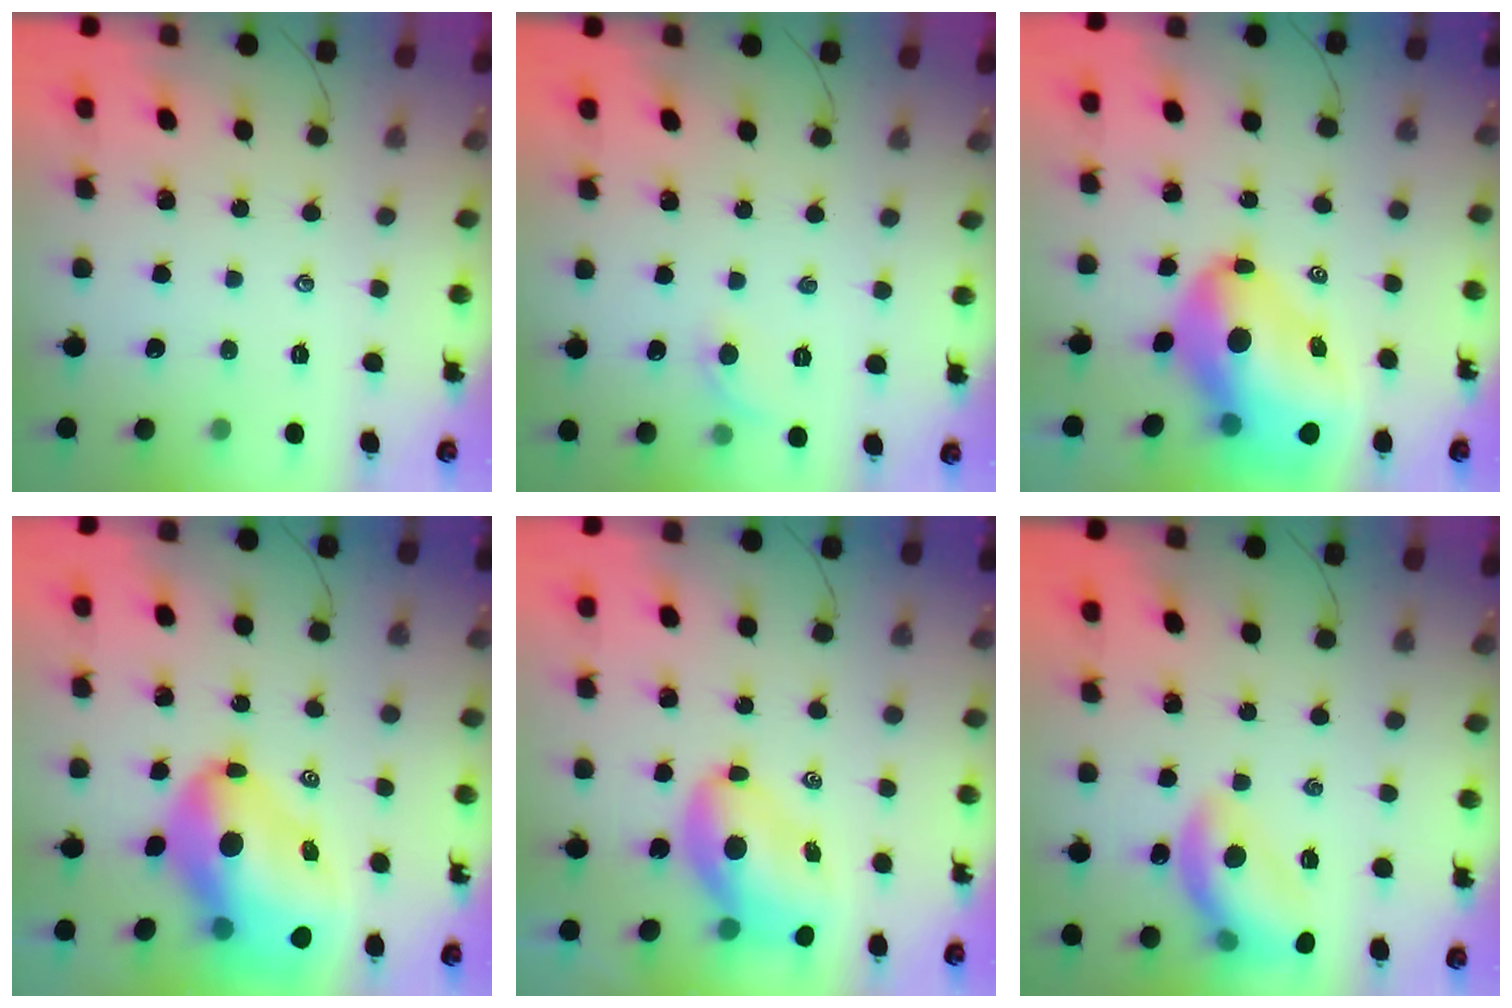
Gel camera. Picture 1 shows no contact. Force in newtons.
{"total": 4.6, "press": 4.3, "slide": 1.6}
{"total": 16.8, "press": 16.1, "slide": 4.9}
{"total": 16.8, "press": 16.1, "slide": 4.9}
{"total": 9.3, "press": 9.1, "slide": 1.9}
{"total": 13.6, "press": 13.5, "slide": 1.8}